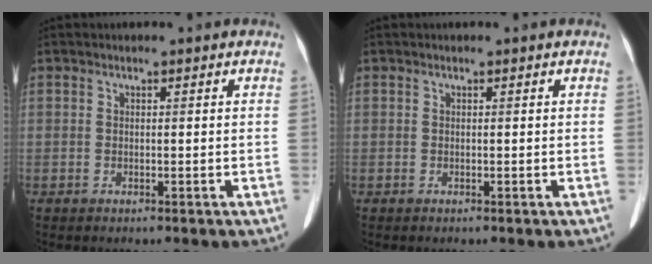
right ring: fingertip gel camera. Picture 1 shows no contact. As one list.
[{"total": 0.0}]